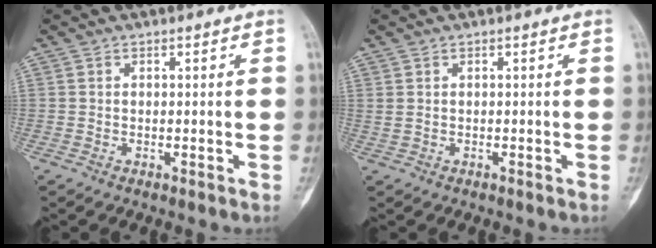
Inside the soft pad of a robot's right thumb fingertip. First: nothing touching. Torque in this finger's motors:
{"motor_torque": [-0.18, 0.28, 0.02, -0.33, -0.08]}